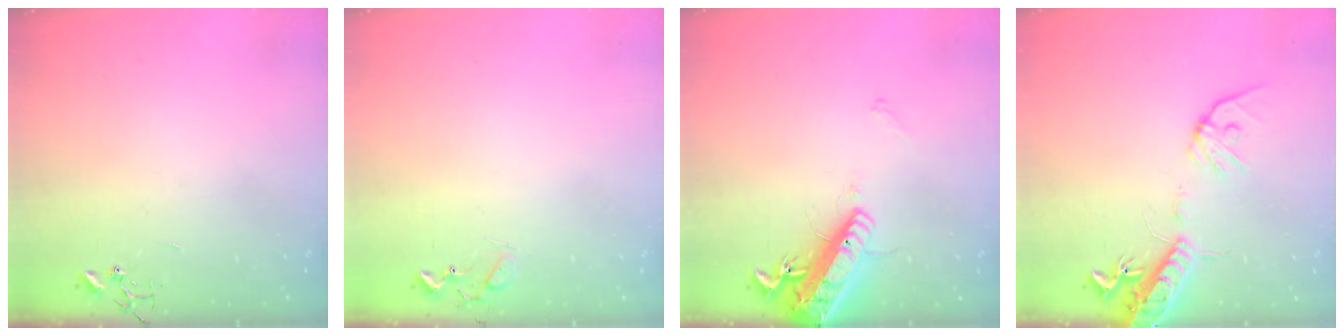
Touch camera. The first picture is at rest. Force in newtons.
{"total": 6.2, "press": 6.2, "slide": 0.4}
{"total": 16.3, "press": 15.9, "slide": 3.8}
{"total": 16.4, "press": 16.1, "slide": 3.0}